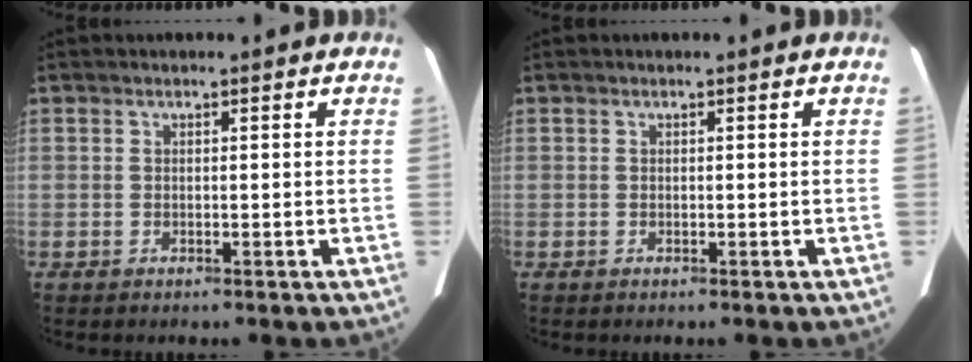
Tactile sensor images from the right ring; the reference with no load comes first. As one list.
[{"total": 0.0}]